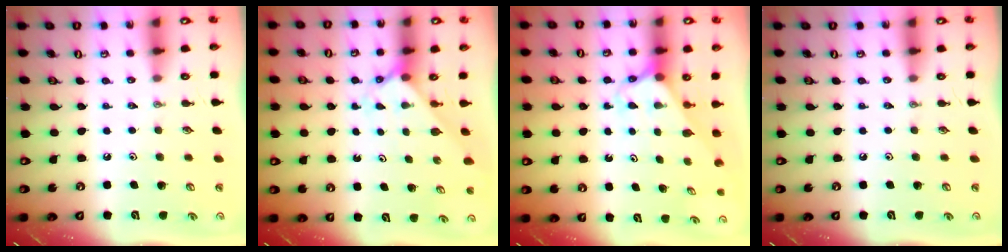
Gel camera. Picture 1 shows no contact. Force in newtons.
{"total": 2.2, "press": 2.2, "slide": 0.2}
{"total": 2.5, "press": 2.5, "slide": 0.2}
{"total": 0.0}